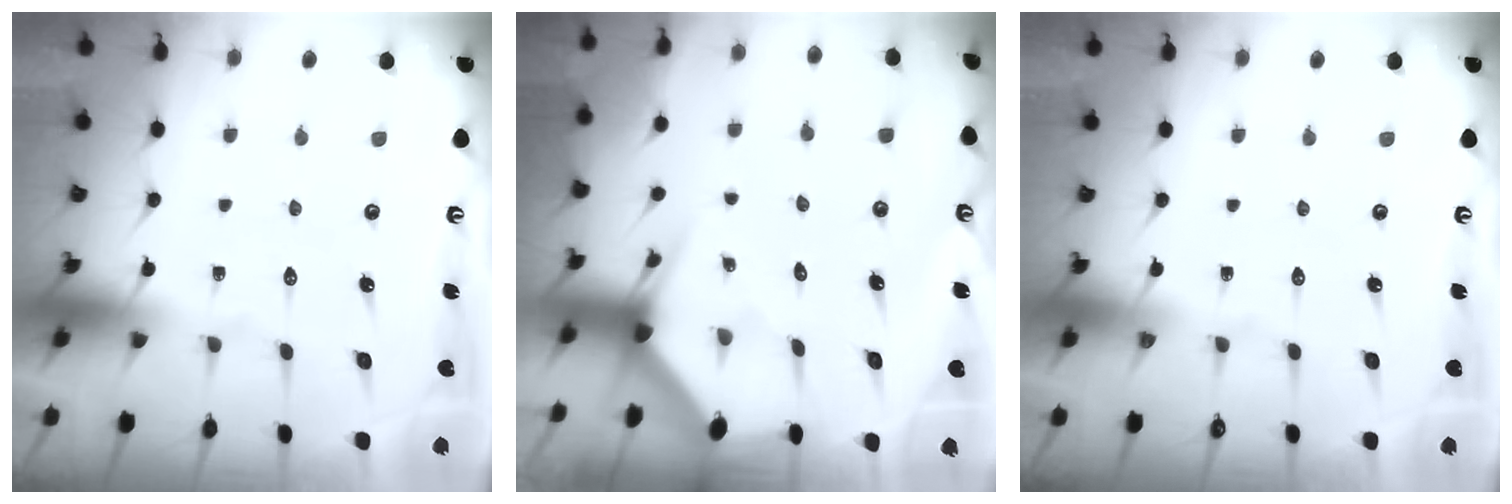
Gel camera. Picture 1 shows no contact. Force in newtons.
{"total": 2.9, "press": 2.9, "slide": 0.2}
{"total": 0.0}